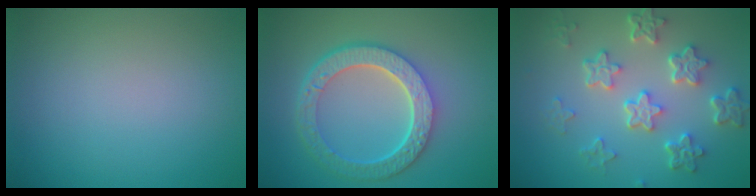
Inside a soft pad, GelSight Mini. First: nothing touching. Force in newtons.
{"total": 6.4, "press": 4.8, "slide": 4.3}
{"total": 5.4, "press": 4.1, "slide": 3.5}